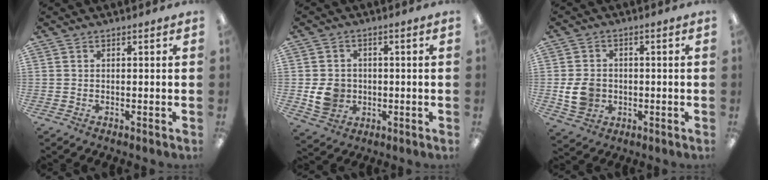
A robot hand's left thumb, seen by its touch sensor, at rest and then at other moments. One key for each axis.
{"total": 7.2, "fx": -1.0, "fy": 6.4, "fz": 3.1, "tx": -0.047, "ty": 0.008, "tz": -0.015}
{"total": 7.3, "fx": -1.2, "fy": 6.2, "fz": 3.7, "tx": -0.069, "ty": 0.007, "tz": -0.019}